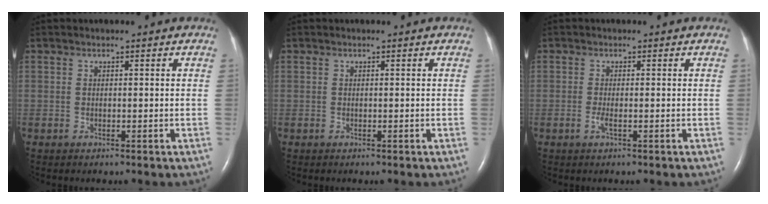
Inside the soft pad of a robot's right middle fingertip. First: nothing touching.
{"total": 0.0}
{"total": 1.1, "force": [-0.4, 0.0, 1.0], "torque": [-0.025, -0.002, -0.008]}